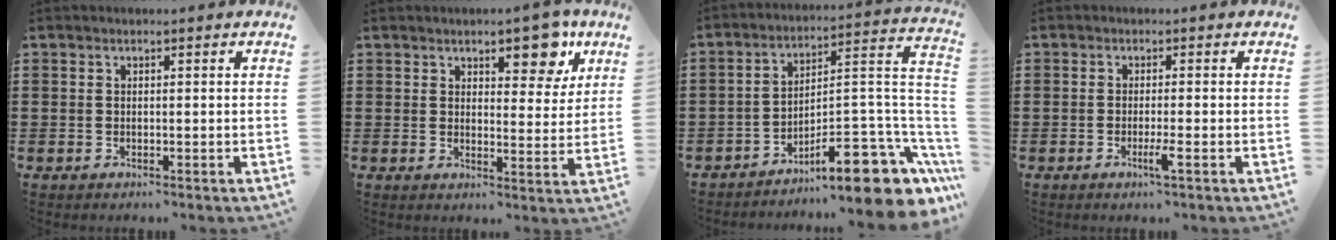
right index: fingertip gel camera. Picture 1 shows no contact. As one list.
[{"total": 7.8, "force": [5.4, 3.3, 4.6], "torque": [-0.057, -0.015, 0.087]}, {"total": 12.2, "force": [-8.6, 3.5, 7.9], "torque": [-0.094, 0.017, -0.152]}, {"total": 2.6, "force": [-1.3, 0.0, 2.3], "torque": [-0.052, -0.014, -0.027]}]